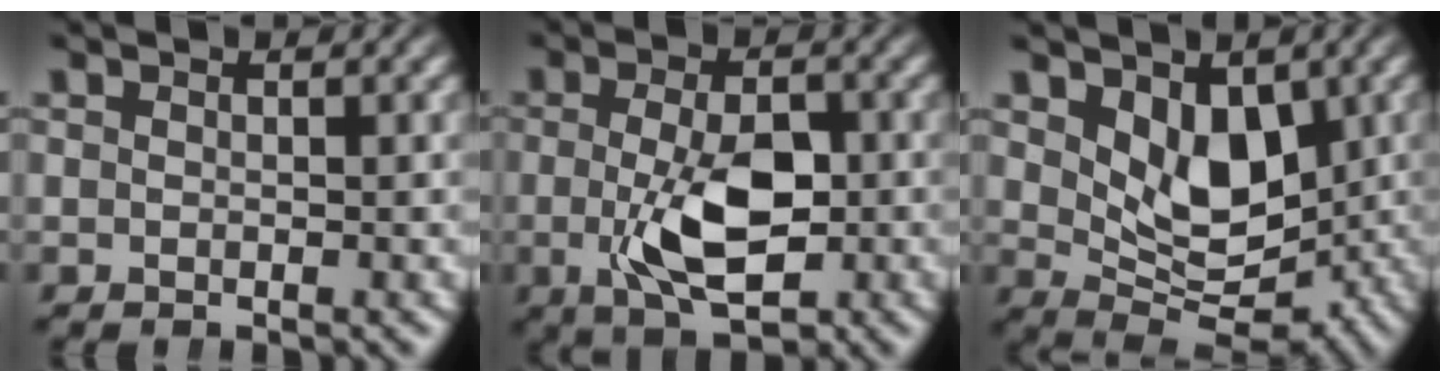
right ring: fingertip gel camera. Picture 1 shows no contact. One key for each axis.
{"total": 6.9, "fx": -1.1, "fy": 3.3, "fz": 5.9, "tx": -0.111, "ty": -0.022, "tz": -0.011}
{"total": 7.1, "fx": 0.6, "fy": 4.5, "fz": 5.5, "tx": -0.096, "ty": -0.038, "tz": 0.025}